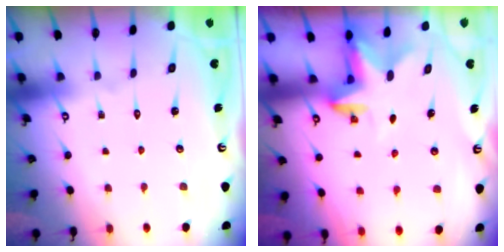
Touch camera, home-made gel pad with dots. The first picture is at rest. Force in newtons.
{"total": 2.8, "press": 2.7, "slide": 0.5}